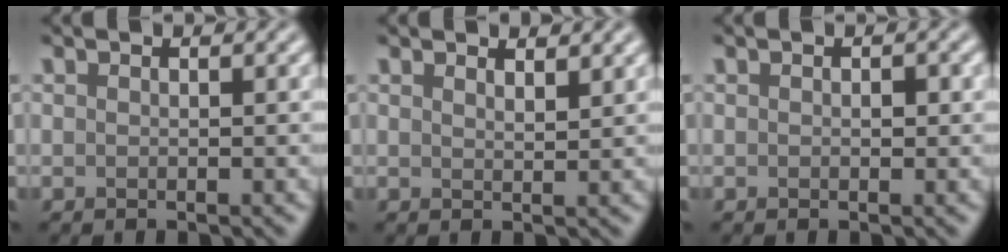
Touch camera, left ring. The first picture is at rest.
{"total": 1.6, "force": [1.4, 0.3, 0.6], "torque": [-0.007, 0.001, 0.022]}
{"total": 0.7, "force": [0.1, 0.5, 0.6], "torque": [-0.006, -0.001, 0.001]}